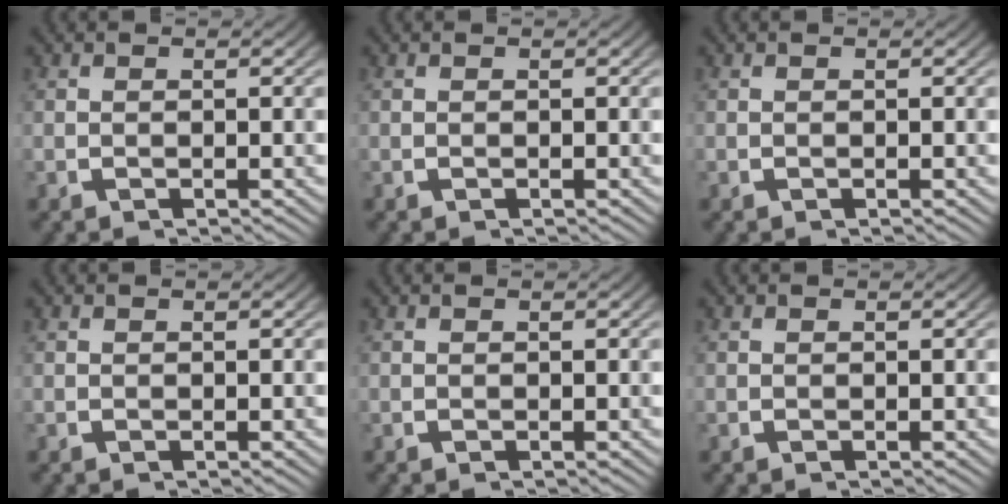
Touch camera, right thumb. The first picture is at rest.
{"total": 0.0}
{"total": 0.0}
{"total": 0.0}
{"total": 0.0}
{"total": 0.0}